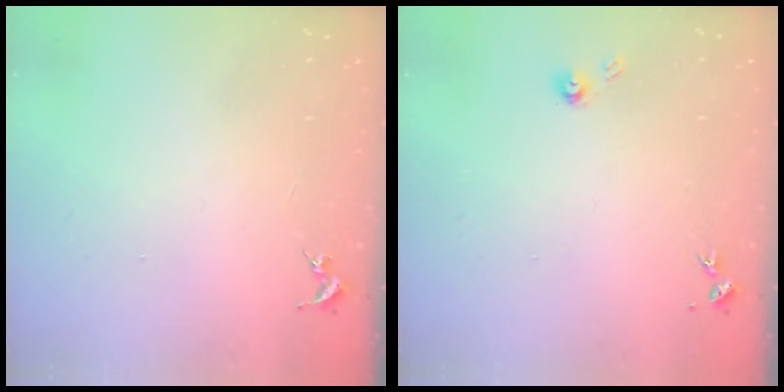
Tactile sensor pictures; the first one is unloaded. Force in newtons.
{"total": 3.9, "press": 3.8, "slide": 0.4}